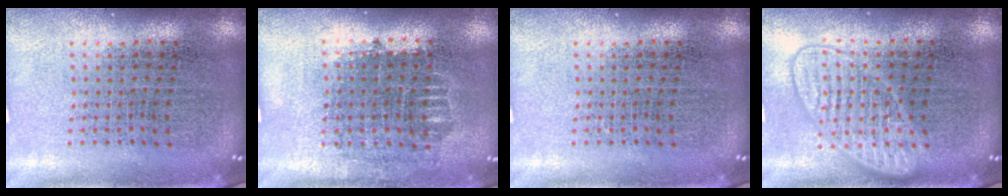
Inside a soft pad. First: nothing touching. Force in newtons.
{"total": 0.7, "press": 0.7, "slide": 0.2}
{"total": 0.0}
{"total": 2.8, "press": 2.7, "slide": 0.4}